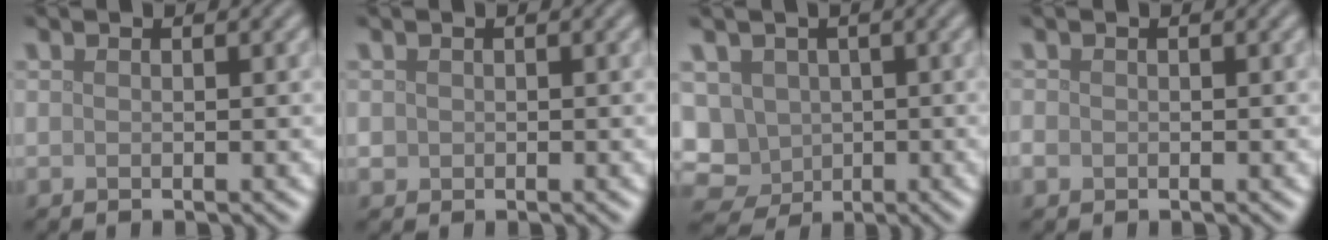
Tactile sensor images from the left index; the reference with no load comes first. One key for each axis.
{"total": 0.6, "fx": 0.0, "fy": 0.6, "fz": 0.1, "tx": 0.001, "ty": -0.001, "tz": 0.000}
{"total": 8.4, "fx": -1.2, "fy": 7.5, "fz": 3.6, "tx": -0.069, "ty": -0.002, "tz": -0.041}
{"total": 0.7, "fx": -0.3, "fy": 0.6, "fz": 0.2, "tx": -0.003, "ty": -0.003, "tz": -0.007}